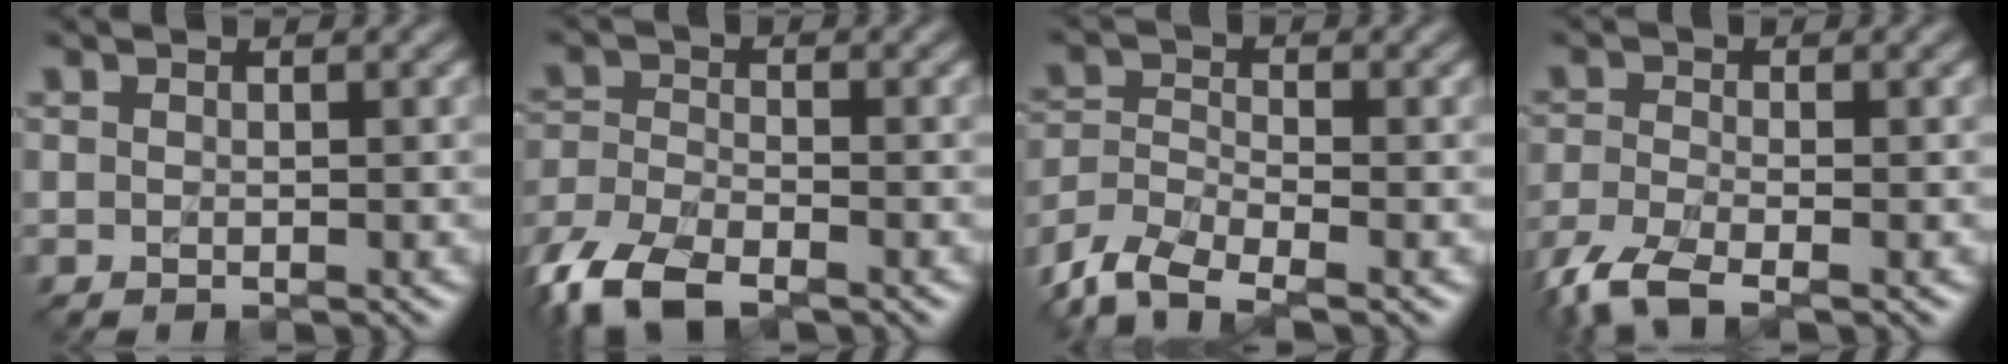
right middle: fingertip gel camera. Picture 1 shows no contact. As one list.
[{"total": 7.2, "force": [-5.3, 2.9, 4.0], "torque": [-0.099, -0.012, -0.110]}, {"total": 5.3, "force": [-4.2, 1.7, 2.7], "torque": [-0.066, -0.002, -0.094]}, {"total": 4.6, "force": [-3.5, 1.2, 2.7], "torque": [-0.070, -0.008, -0.082]}]